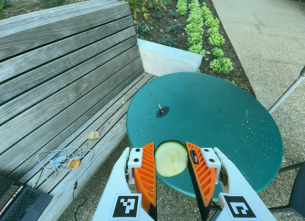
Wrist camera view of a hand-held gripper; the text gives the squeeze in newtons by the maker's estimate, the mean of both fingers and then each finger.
{"total": 11.7, "left": 12.4, "right": 10.9}